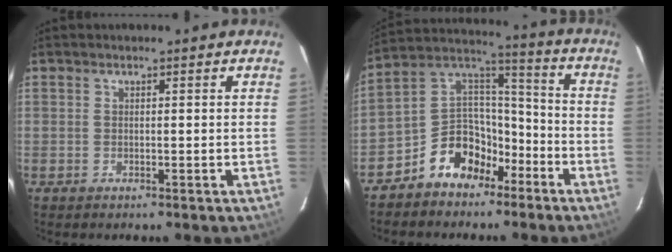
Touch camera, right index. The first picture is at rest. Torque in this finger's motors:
{"motor_torque": [0.85, -0.73, 0.05, -0.06]}